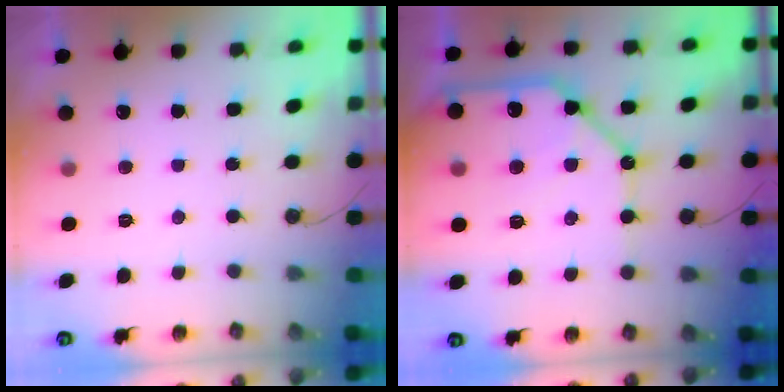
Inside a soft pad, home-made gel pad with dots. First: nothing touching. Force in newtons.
{"total": 20.4, "press": 20.2, "slide": 2.5}